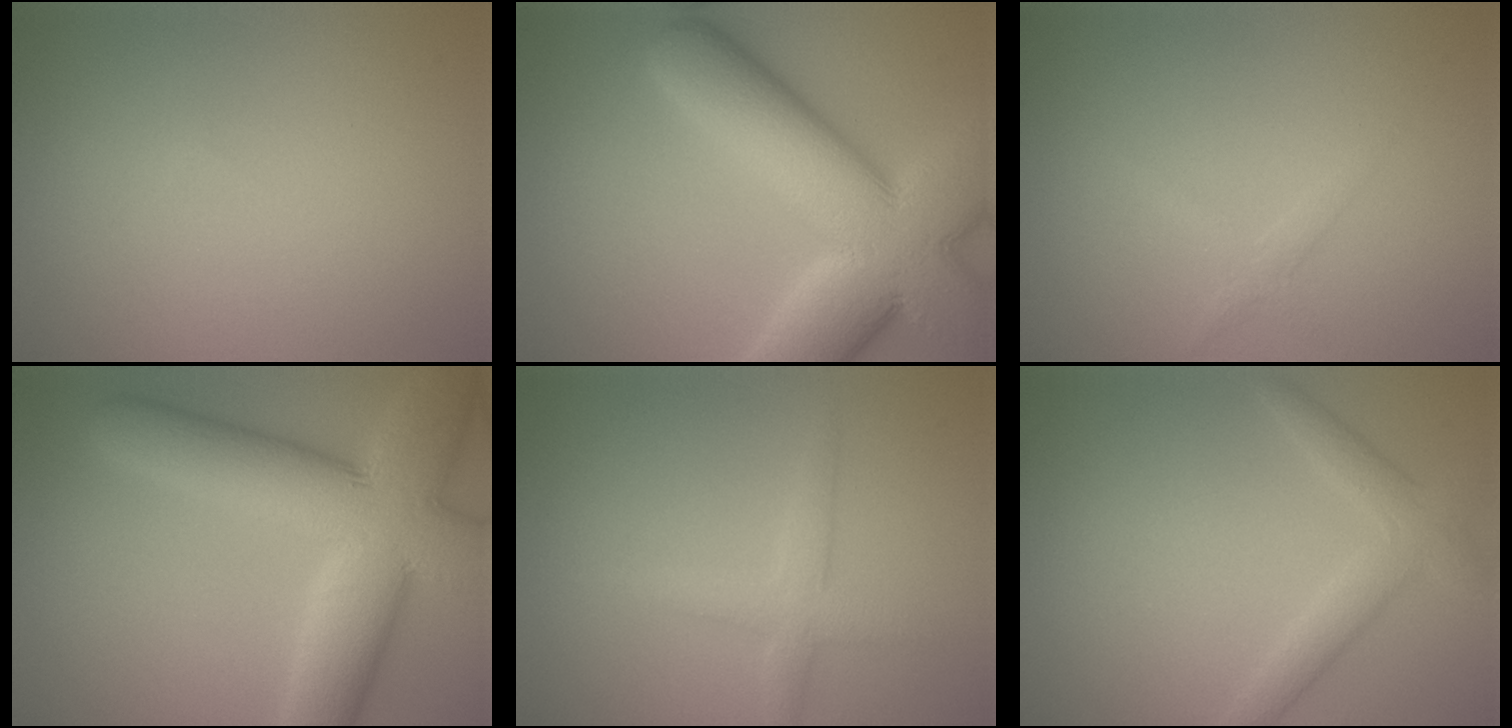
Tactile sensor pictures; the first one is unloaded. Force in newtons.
{"total": 14.5, "press": 14.4, "slide": 0.9}
{"total": 1.1, "press": 1.1, "slide": 0.0}
{"total": 11.7, "press": 11.7, "slide": 0.7}
{"total": 2.4, "press": 2.4, "slide": 0.1}
{"total": 2.8, "press": 2.8, "slide": 0.1}